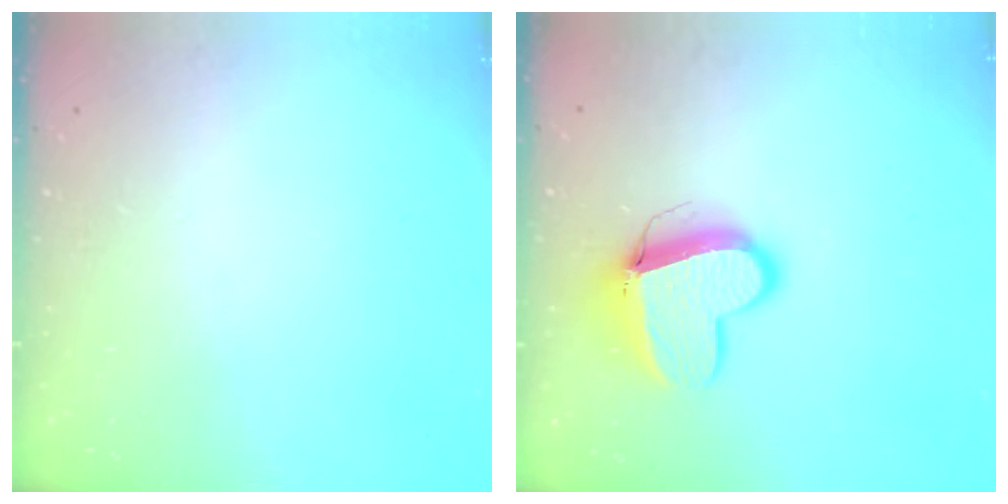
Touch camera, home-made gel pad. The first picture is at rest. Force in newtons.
{"total": 11.7, "press": 11.6, "slide": 1.3}